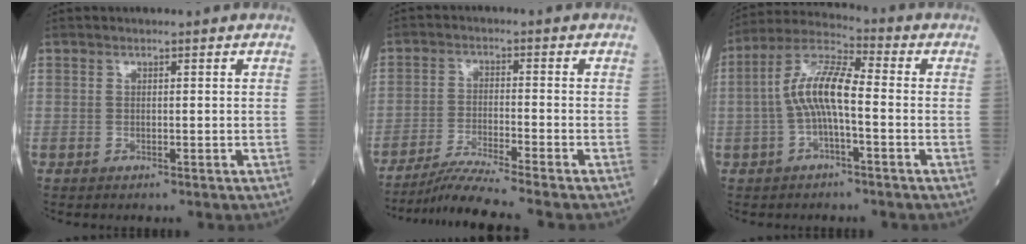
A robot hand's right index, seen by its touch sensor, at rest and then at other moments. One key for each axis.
{"total": 7.9, "fx": -7.0, "fy": -2.2, "fz": 3.0, "tx": -0.052, "ty": -0.029, "tz": -0.124}
{"total": 9.1, "fx": -1.2, "fy": 2.1, "fz": 8.8, "tx": -0.182, "ty": 0.022, "tz": -0.027}